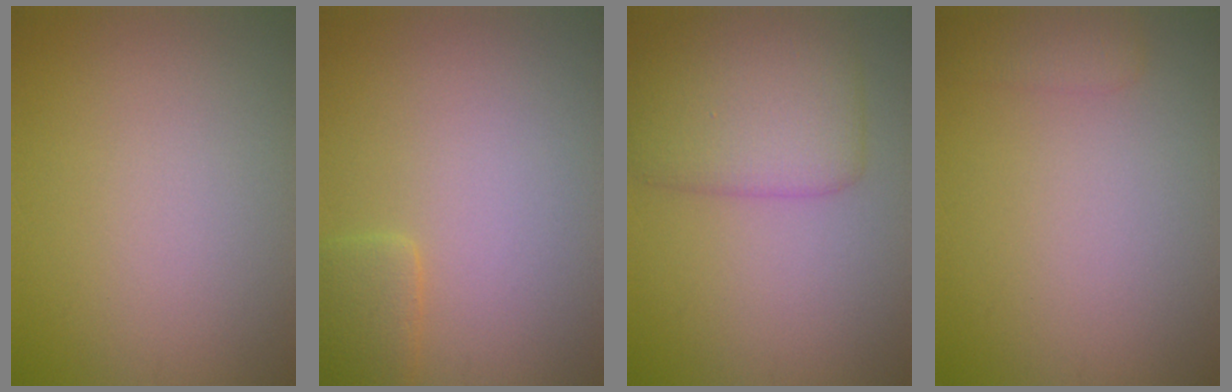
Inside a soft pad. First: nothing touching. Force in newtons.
{"total": 2.3, "press": 2.3, "slide": 0.2}
{"total": 5.5, "press": 5.5, "slide": 0.1}
{"total": 1.5, "press": 1.5, "slide": 0.1}